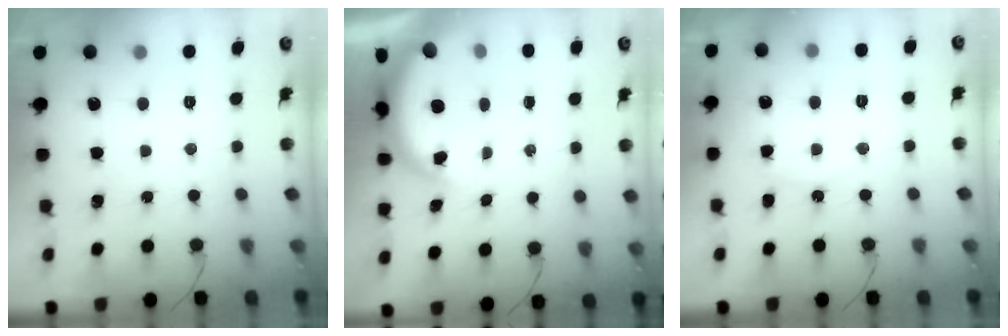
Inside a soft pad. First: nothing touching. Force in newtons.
{"total": 4.7, "press": 4.6, "slide": 0.9}
{"total": 7.3, "press": 7.3, "slide": 0.4}